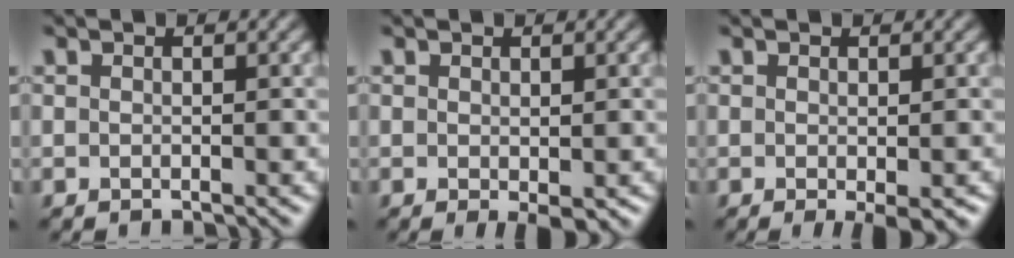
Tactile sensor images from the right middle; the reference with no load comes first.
{"total": 1.5, "force": [-0.4, 0.6, 1.3], "torque": [-0.019, -0.006, -0.003]}
{"total": 2.1, "force": [-0.8, 0.3, 1.9], "torque": [-0.029, -0.007, -0.010]}